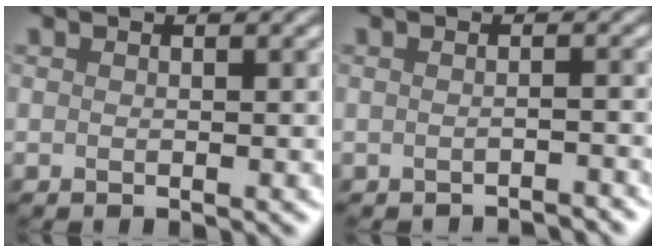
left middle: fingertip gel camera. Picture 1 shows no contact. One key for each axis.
{"total": 2.1, "fx": -2.1, "fy": 0.0, "fz": 0.3, "tx": 0.002, "ty": 0.002, "tz": -0.030}